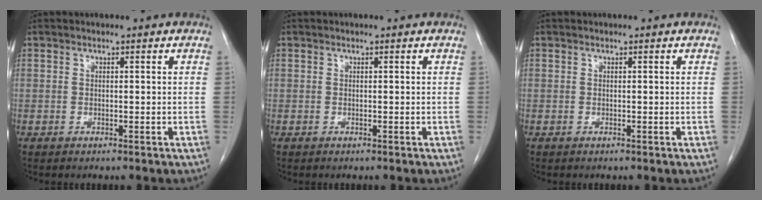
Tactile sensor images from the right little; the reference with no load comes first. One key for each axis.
{"total": 0.0}
{"total": 0.0}